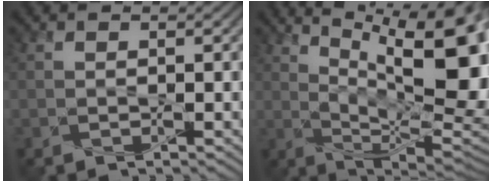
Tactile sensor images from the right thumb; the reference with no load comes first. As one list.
[{"total": 16.4, "force": [6.9, 5.1, 14.0], "torque": [-0.213, 0.002, 0.126]}]